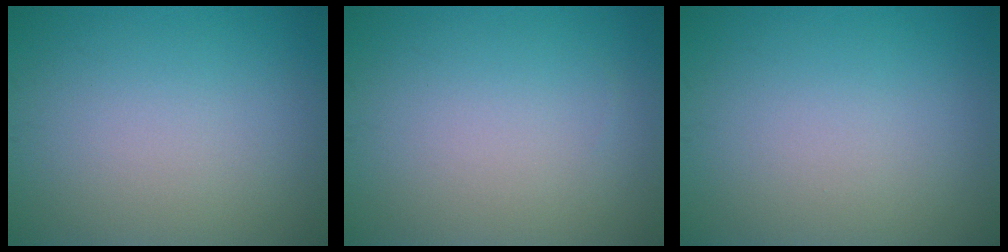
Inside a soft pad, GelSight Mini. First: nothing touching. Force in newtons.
{"total": 0.0}
{"total": 0.0}